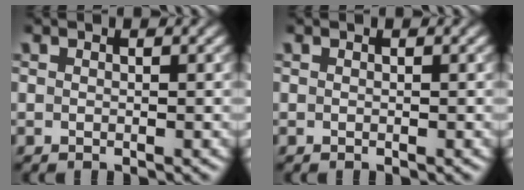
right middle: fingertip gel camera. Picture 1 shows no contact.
{"total": 0.0}